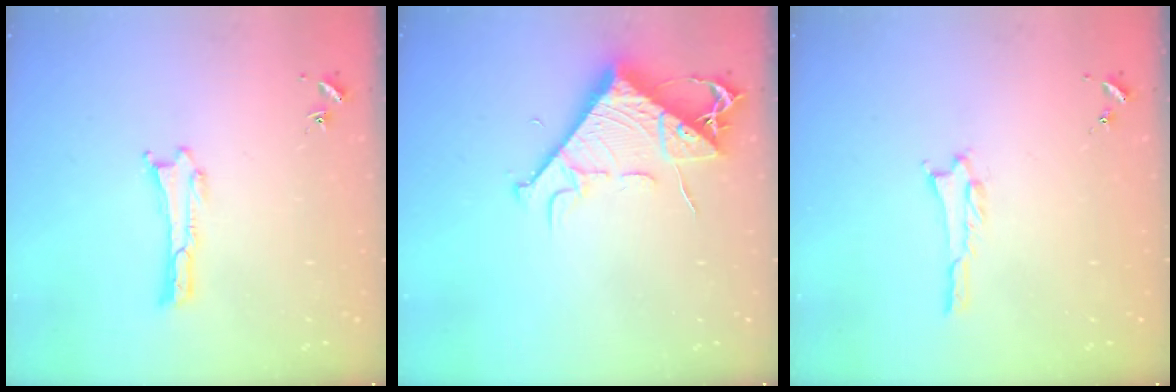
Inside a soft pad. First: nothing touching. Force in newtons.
{"total": 8.9, "press": 8.8, "slide": 1.1}
{"total": 1.0, "press": 1.0, "slide": 0.2}